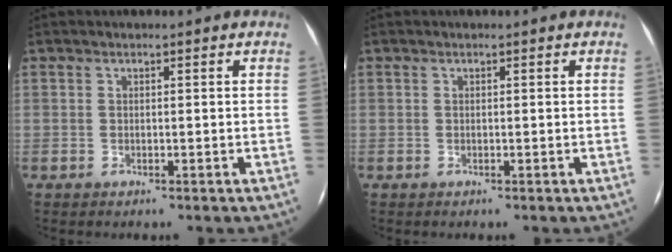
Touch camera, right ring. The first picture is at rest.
{"total": 0.0}